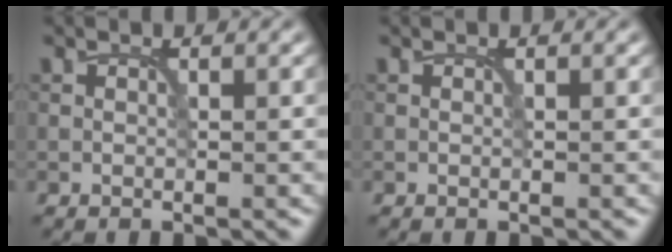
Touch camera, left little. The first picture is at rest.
{"total": 0.0}